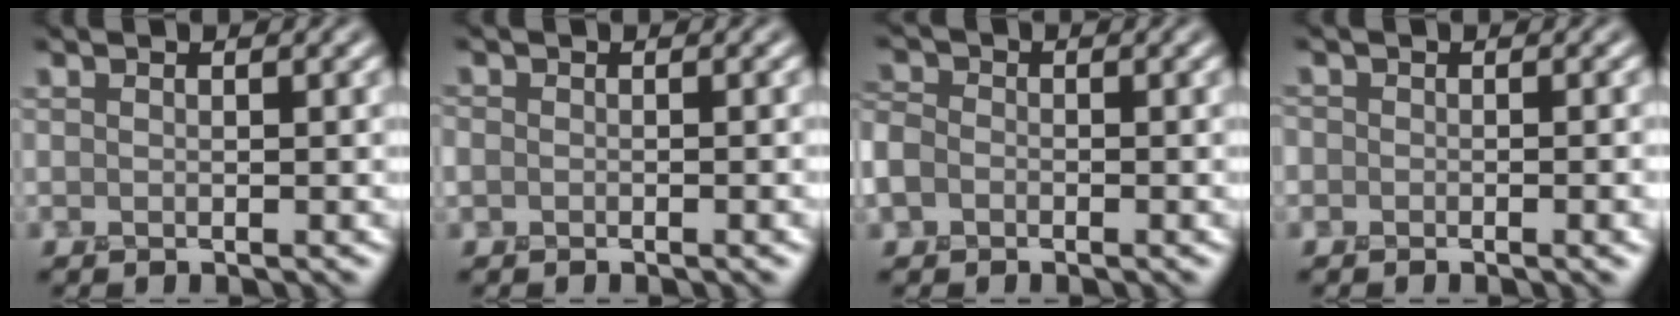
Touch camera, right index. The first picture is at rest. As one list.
[{"total": 1.9, "force": [-0.6, 1.6, 0.9], "torque": [0.012, 0.003, -0.011]}, {"total": 2.9, "force": [-0.8, 2.5, 1.1], "torque": [-0.022, 0.006, -0.022]}, {"total": 2.6, "force": [-0.8, 1.9, 1.6], "torque": [0.013, 0.002, -0.015]}]